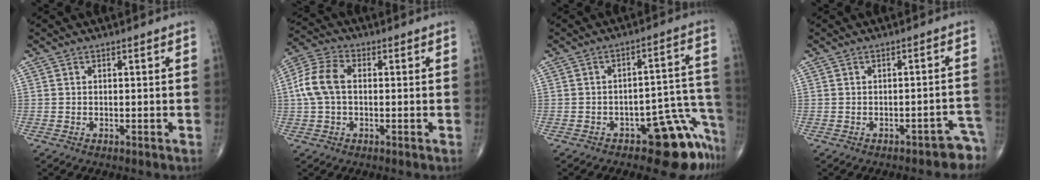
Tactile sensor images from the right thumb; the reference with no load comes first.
{"total": 8.3, "force": [0.3, 5.3, 6.4], "torque": [-0.142, 0.024, 0.000]}
{"total": 11.3, "force": [-7.8, 4.8, 6.7], "torque": [-0.026, 0.095, -0.105]}
{"total": 5.0, "force": [-4.1, 2.2, 1.8], "torque": [0.001, 0.046, -0.048]}